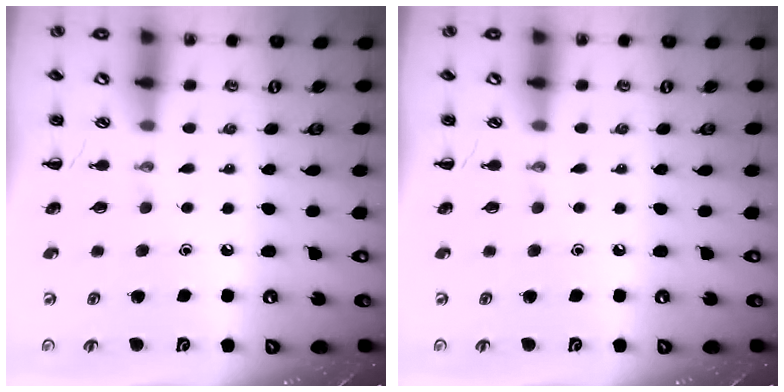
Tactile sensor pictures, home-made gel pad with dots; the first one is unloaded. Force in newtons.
{"total": 0.0}